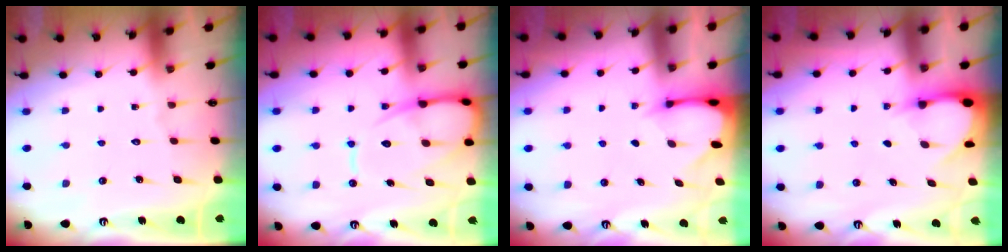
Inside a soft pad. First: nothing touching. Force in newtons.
{"total": 12.3, "press": 12.2, "slide": 1.4}
{"total": 2.4, "press": 2.4, "slide": 0.3}
{"total": 3.0, "press": 3.0, "slide": 0.4}